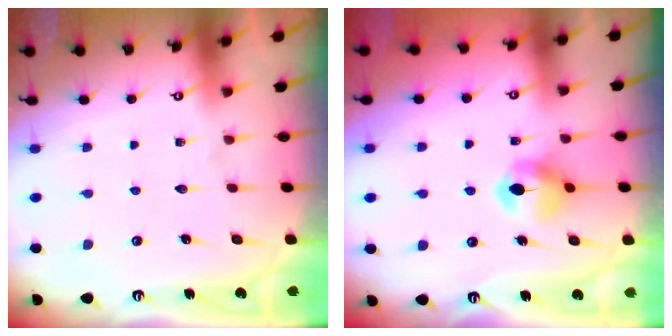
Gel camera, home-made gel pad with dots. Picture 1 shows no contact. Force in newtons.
{"total": 7.1, "press": 7.1, "slide": 0.6}